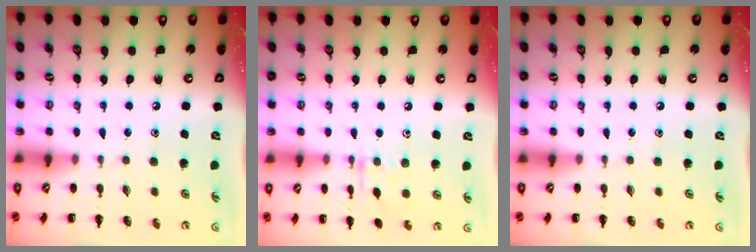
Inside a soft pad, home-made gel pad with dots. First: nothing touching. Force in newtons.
{"total": 7.1, "press": 6.9, "slide": 1.6}
{"total": 0.0}